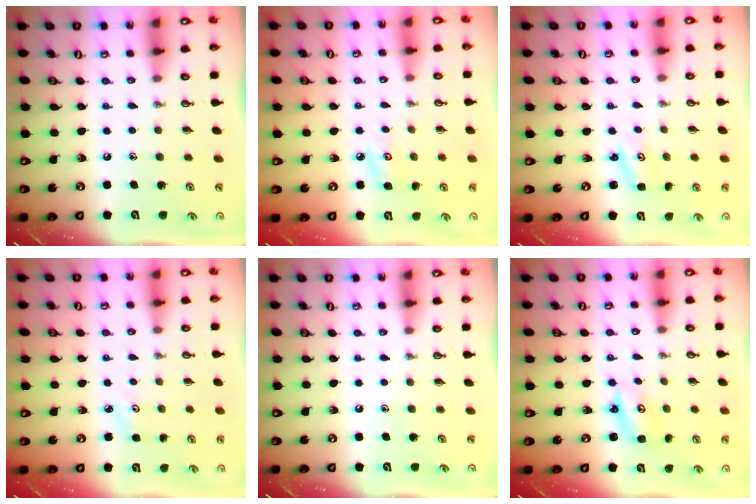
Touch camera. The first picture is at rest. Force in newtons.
{"total": 4.4, "press": 4.3, "slide": 0.5}
{"total": 2.2, "press": 2.2, "slide": 0.3}
{"total": 2.1, "press": 2.1, "slide": 0.3}
{"total": 0.0}
{"total": 3.0, "press": 3.0, "slide": 0.2}